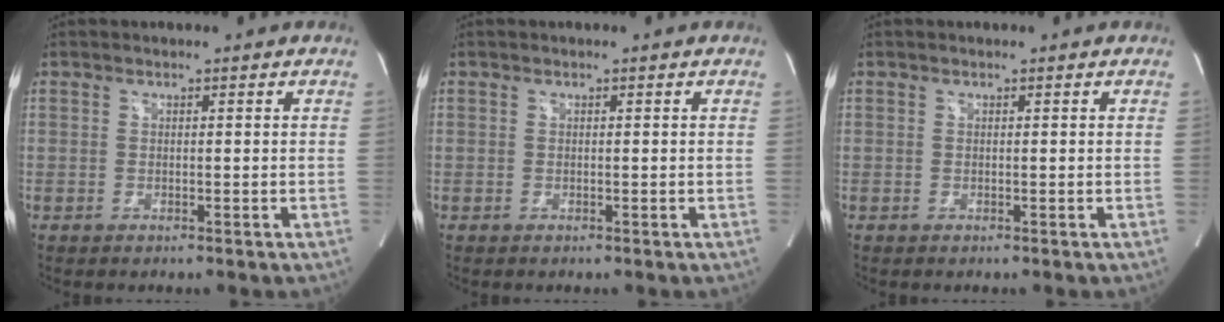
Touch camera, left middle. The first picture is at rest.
{"total": 0.0}
{"total": 0.0}